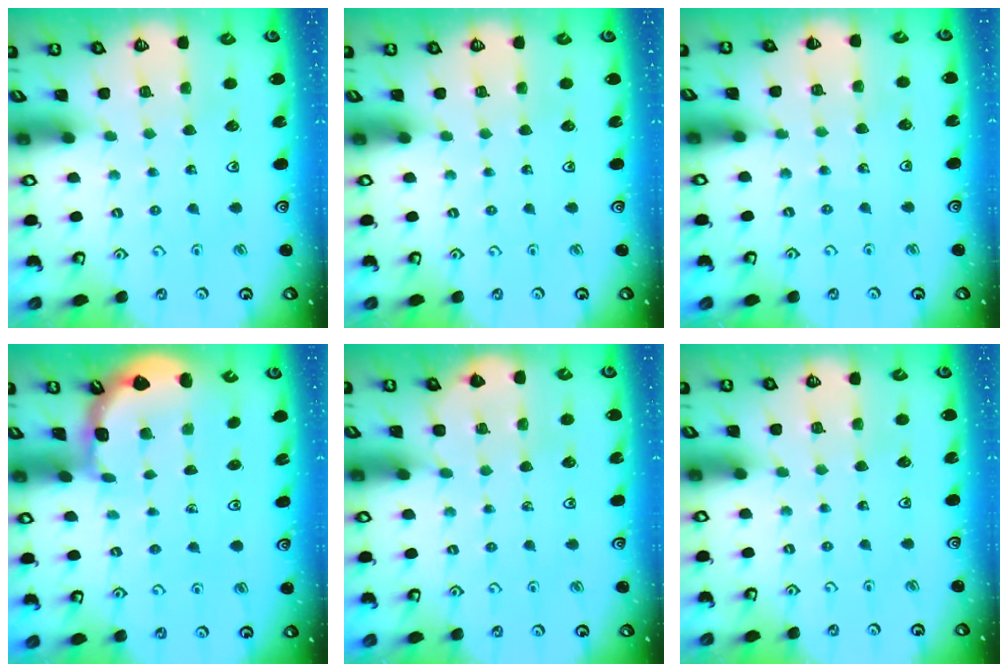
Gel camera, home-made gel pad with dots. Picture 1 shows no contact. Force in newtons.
{"total": 0.0}
{"total": 5.5, "press": 5.2, "slide": 1.7}
{"total": 1.9, "press": 1.9, "slide": 0.3}
{"total": 1.4, "press": 1.3, "slide": 0.3}
{"total": 0.0}